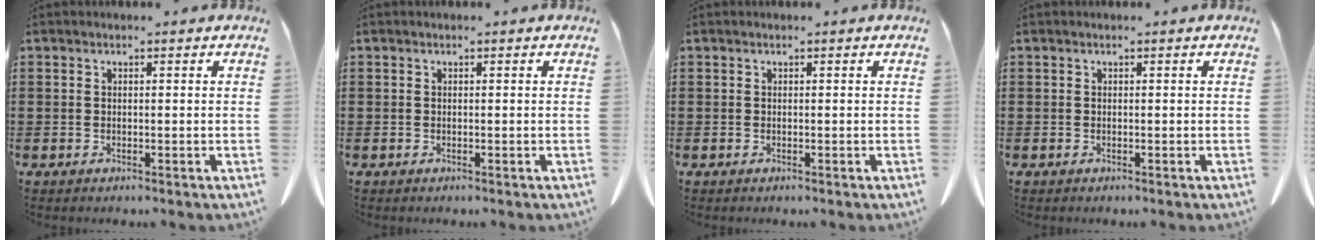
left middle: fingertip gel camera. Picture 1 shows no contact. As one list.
[{"total": 0.0}, {"total": 0.0}, {"total": 0.0}]